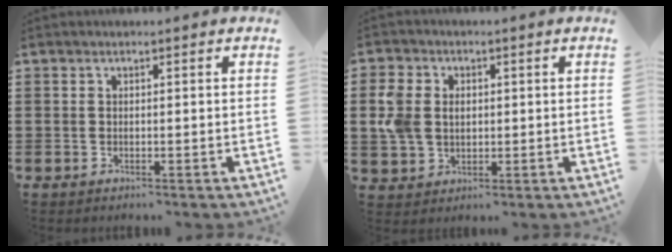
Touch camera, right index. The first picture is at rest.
{"total": 5.5, "force": [0.6, 4.5, 3.2], "torque": [-0.095, 0.009, 0.004]}